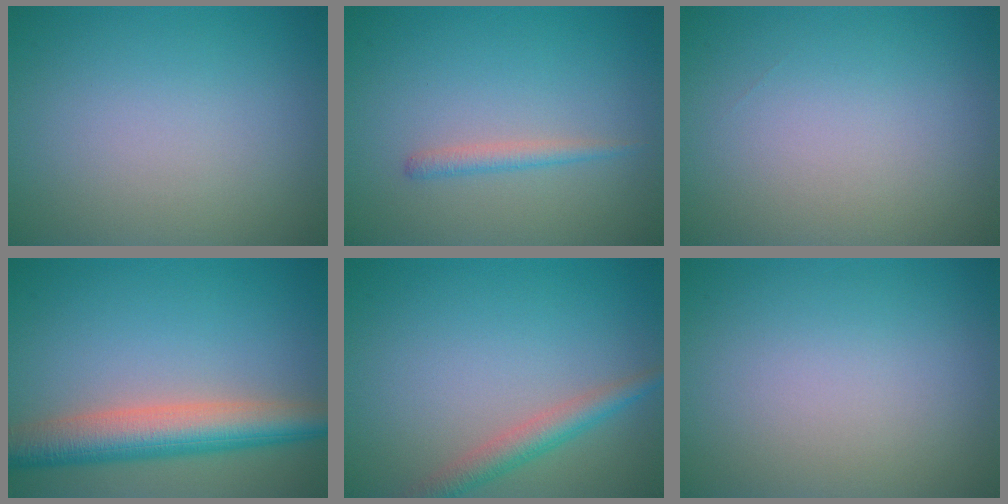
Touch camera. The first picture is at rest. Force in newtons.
{"total": 1.3, "press": 1.3, "slide": 0.0}
{"total": 0.0}
{"total": 6.9, "press": 6.9, "slide": 0.4}
{"total": 2.9, "press": 2.9, "slide": 0.1}
{"total": 0.0}